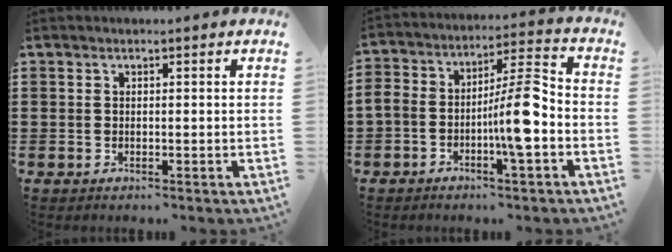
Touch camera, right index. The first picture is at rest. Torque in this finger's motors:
{"motor_torque": [2.14, 0.00, 1.05, 0.21]}